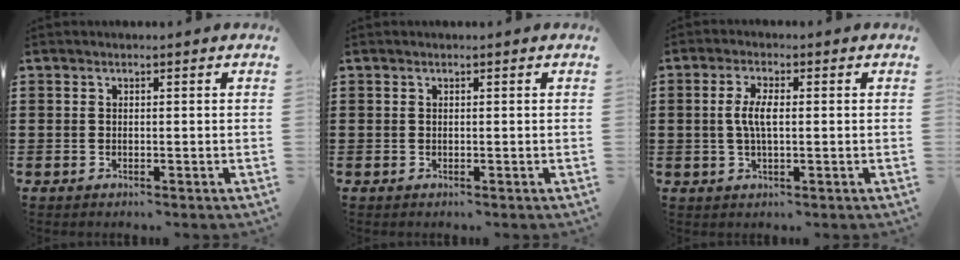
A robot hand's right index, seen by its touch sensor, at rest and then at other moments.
{"total": 0.0}
{"total": 4.1, "force": [0.0, 1.3, 3.9], "torque": [-0.087, -0.003, -0.006]}